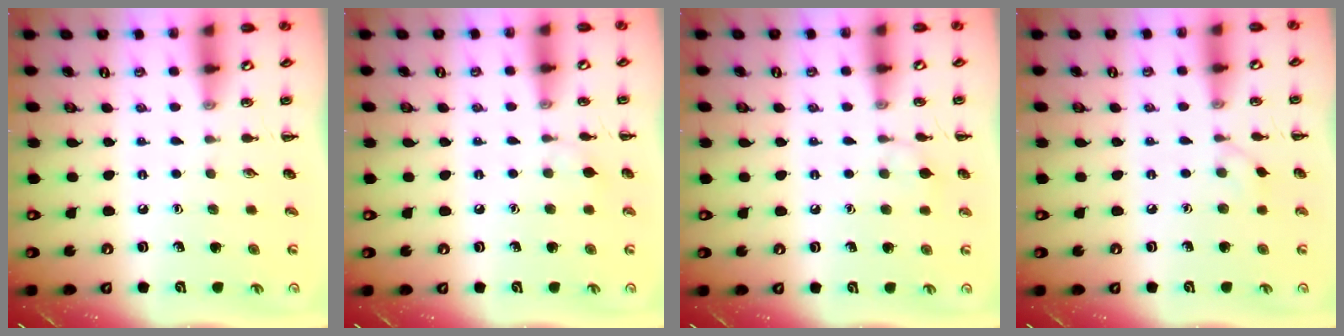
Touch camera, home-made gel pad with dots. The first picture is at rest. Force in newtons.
{"total": 4.1, "press": 3.8, "slide": 1.5}
{"total": 6.0, "press": 5.7, "slide": 1.9}
{"total": 2.7, "press": 2.5, "slide": 1.2}